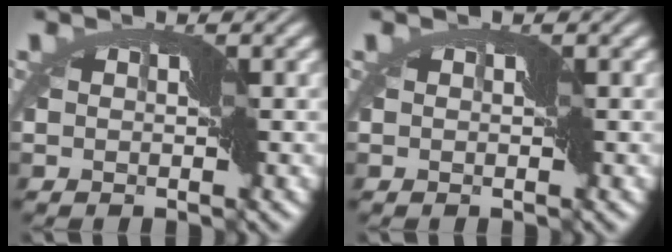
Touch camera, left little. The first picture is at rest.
{"total": 0.0}